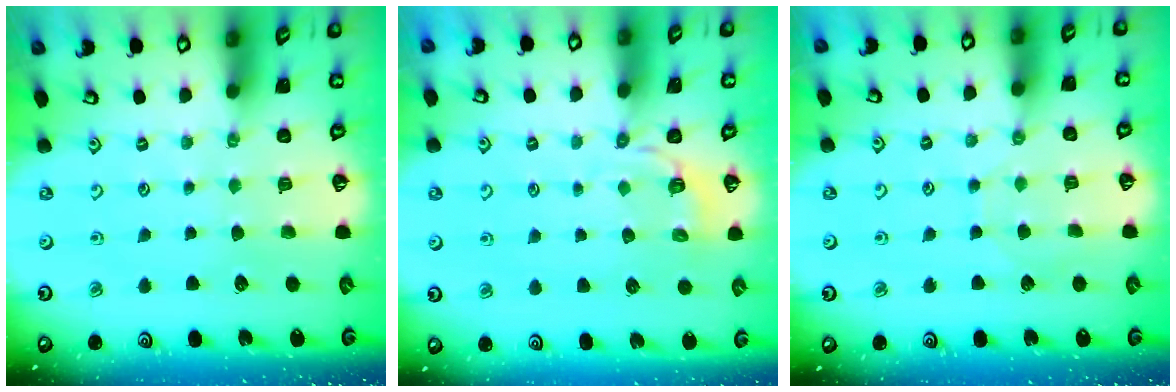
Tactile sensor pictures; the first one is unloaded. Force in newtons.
{"total": 3.3, "press": 2.6, "slide": 2.1}
{"total": 3.1, "press": 3.1, "slide": 0.4}